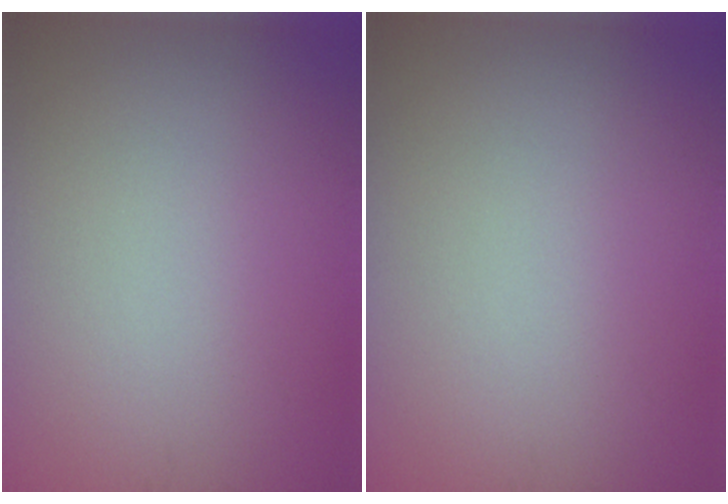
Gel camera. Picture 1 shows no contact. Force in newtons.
{"total": 0.0}